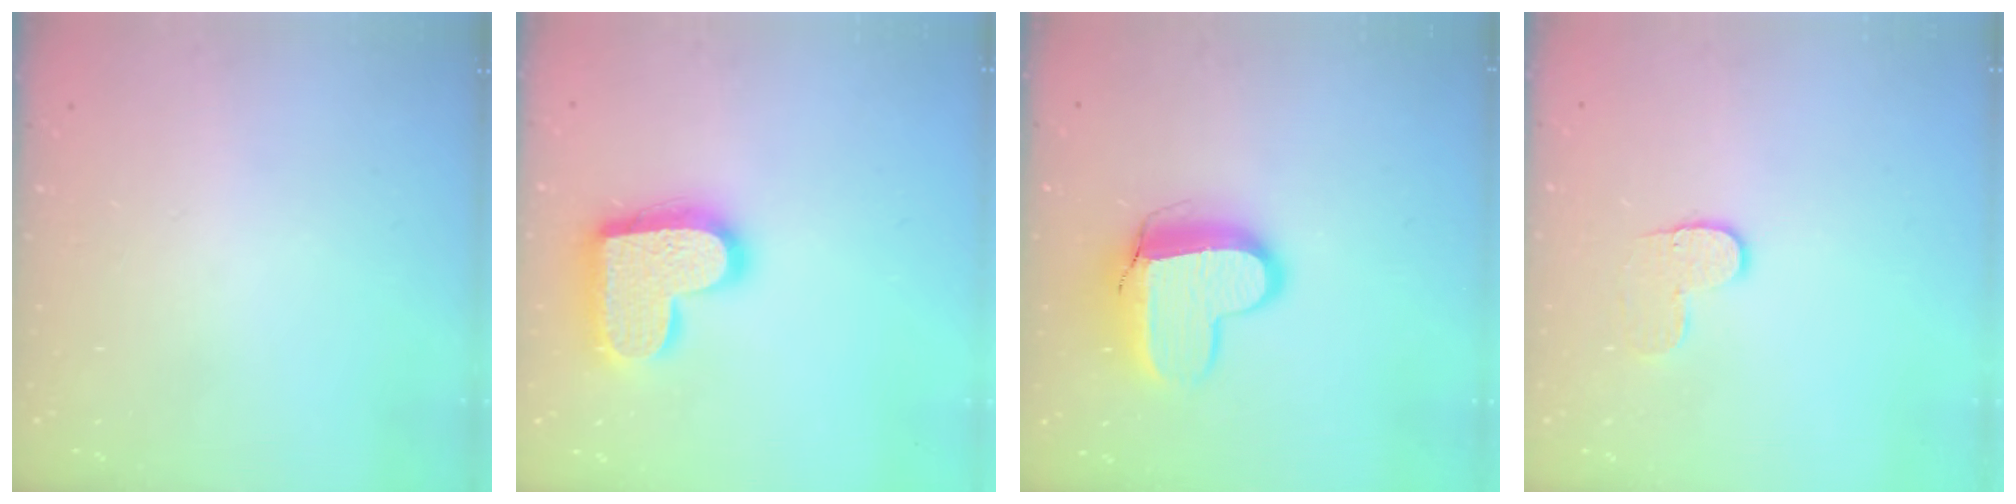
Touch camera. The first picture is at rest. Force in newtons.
{"total": 19.6, "press": 19.5, "slide": 1.3}
{"total": 12.7, "press": 12.6, "slide": 1.1}
{"total": 6.3, "press": 6.3, "slide": 0.7}